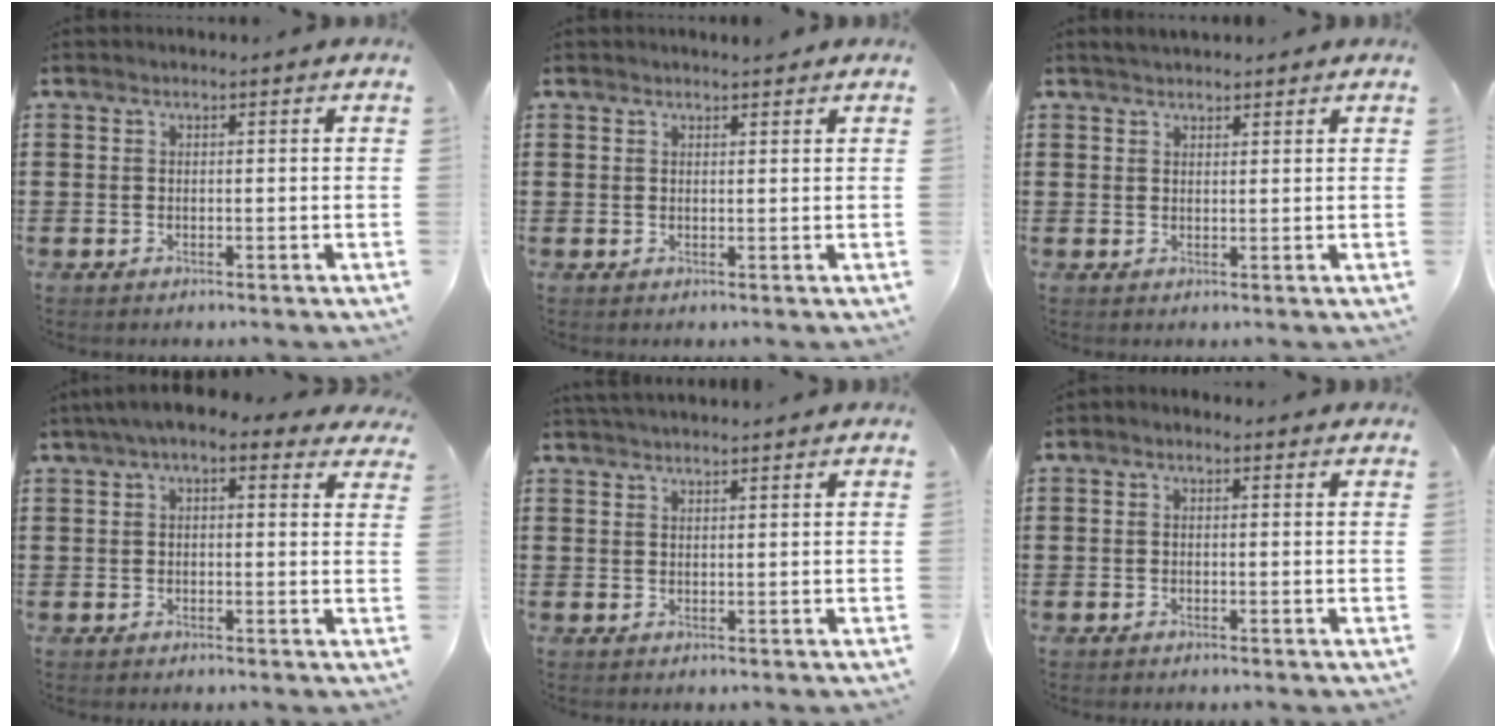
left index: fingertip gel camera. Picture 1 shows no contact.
{"total": 1.3, "force": [1.3, 0.4, 0.2], "torque": [-0.006, 0.002, 0.025]}
{"total": 2.2, "force": [2.0, 0.7, 0.5], "torque": [-0.012, 0.003, 0.040]}
{"total": 4.3, "force": [2.7, 1.4, 3.0], "torque": [-0.066, 0.002, 0.046]}
{"total": 2.1, "force": [2.0, 0.1, 0.6], "torque": [-0.016, 0.002, 0.038]}
{"total": 0.8, "force": [-0.2, 0.4, 0.6], "torque": [-0.012, 0.001, -0.005]}